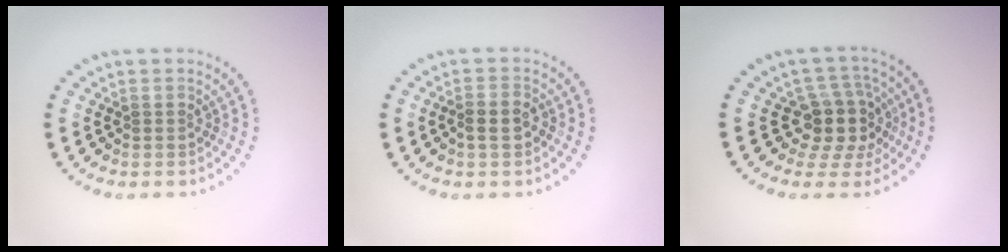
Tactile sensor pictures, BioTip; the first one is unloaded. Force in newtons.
{"total": 1.5, "press": 1.3, "slide": 0.6}
{"total": 4.1, "press": 3.4, "slide": 2.4}